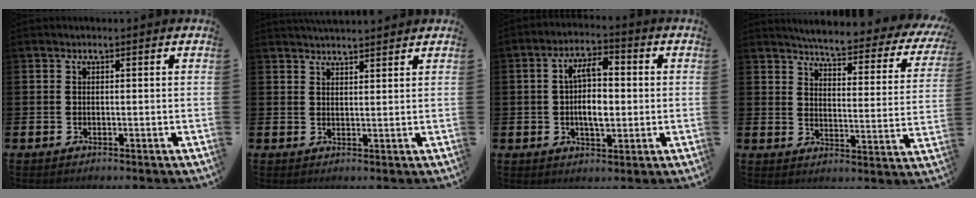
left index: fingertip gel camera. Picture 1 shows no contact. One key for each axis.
{"total": 2.8, "fx": 2.8, "fy": 0.0, "fz": 0.1, "tx": -0.003, "ty": -0.012, "tz": 0.052}
{"total": 6.5, "fx": 0.8, "fy": 3.3, "fz": 5.5, "tx": -0.082, "ty": -0.001, "tz": 0.004}
{"total": 4.9, "fx": 4.5, "fy": 0.5, "fz": 1.7, "tx": -0.048, "ty": -0.044, "tz": 0.070}